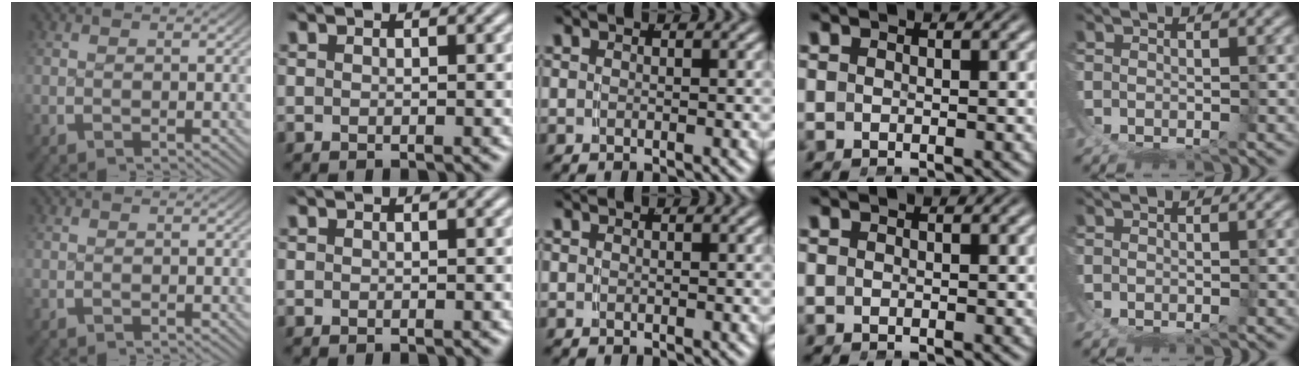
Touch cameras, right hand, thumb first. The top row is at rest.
{}